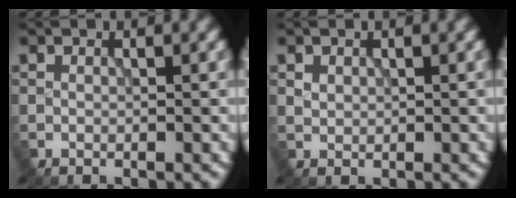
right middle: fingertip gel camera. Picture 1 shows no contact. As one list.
[{"total": 0.8, "force": [0.4, 0.6, 0.1], "torque": [-0.004, -0.002, 0.012]}]